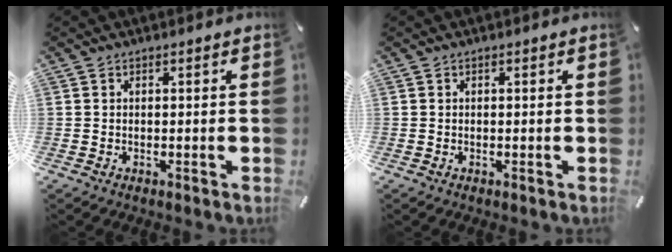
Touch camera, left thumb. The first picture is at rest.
{"total": 0.0}